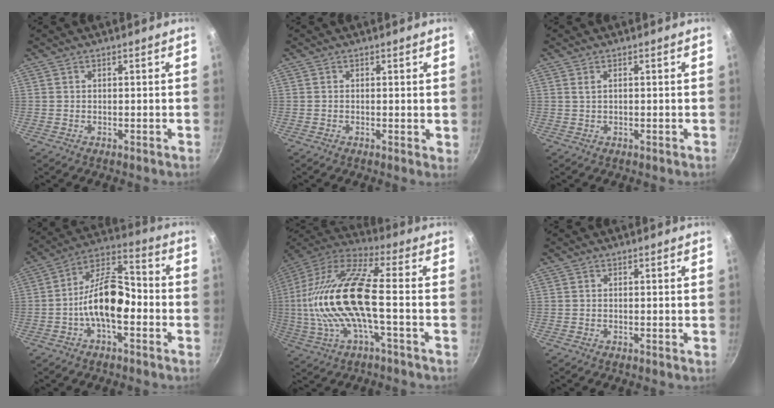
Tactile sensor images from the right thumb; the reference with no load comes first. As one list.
[{"total": 1.0, "force": [0.2, 0.4, 0.9], "torque": [-0.011, -0.003, -0.001]}, {"total": 0.8, "force": [0.2, 0.3, 0.7], "torque": [-0.014, 0.002, 0.005]}, {"total": 12.9, "force": [-3.3, 6.2, 10.8], "torque": [-0.166, 0.051, -0.072]}, {"total": 20.5, "force": [-1.4, 6.4, 19.4], "torque": [-0.391, 0.032, -0.036]}, {"total": 0.0}]